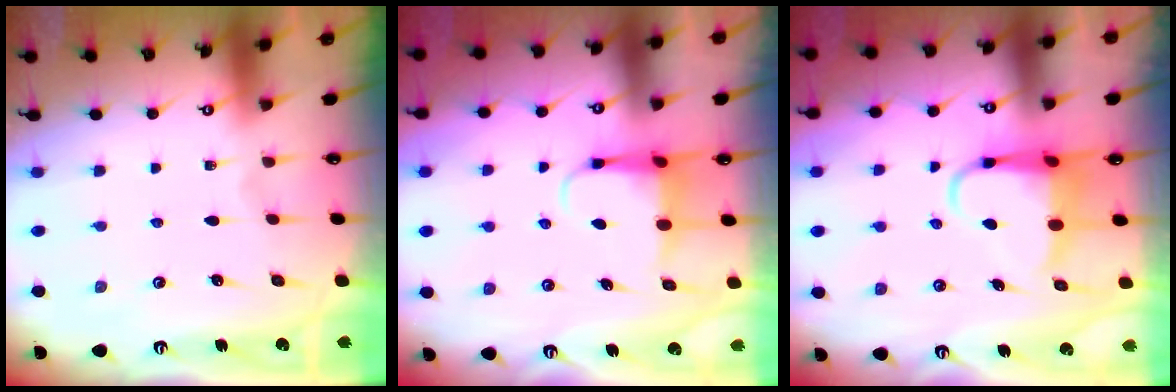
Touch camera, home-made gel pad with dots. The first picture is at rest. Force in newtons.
{"total": 5.3, "press": 5.3, "slide": 0.4}
{"total": 6.1, "press": 6.1, "slide": 0.8}